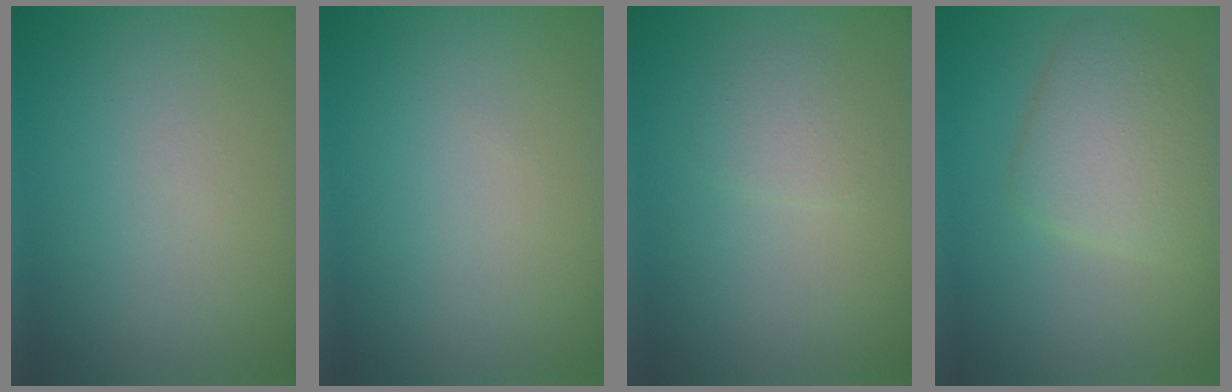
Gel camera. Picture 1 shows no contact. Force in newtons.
{"total": 0.0}
{"total": 1.6, "press": 1.6, "slide": 0.1}
{"total": 4.5, "press": 4.5, "slide": 0.2}